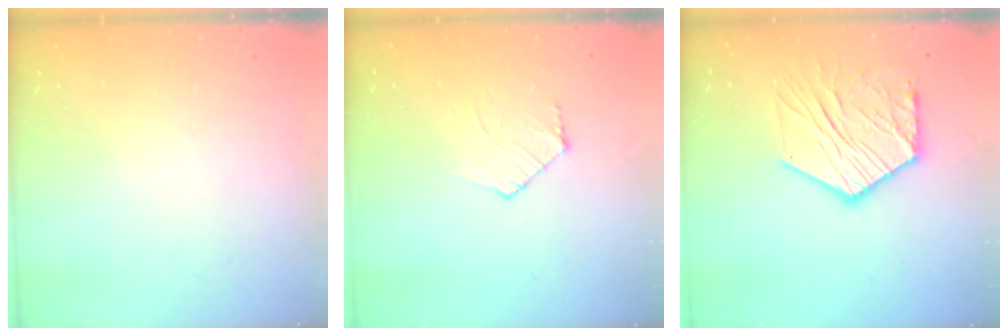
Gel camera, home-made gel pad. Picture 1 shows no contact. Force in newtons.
{"total": 8.0, "press": 7.9, "slide": 0.6}
{"total": 16.7, "press": 16.7, "slide": 1.4}